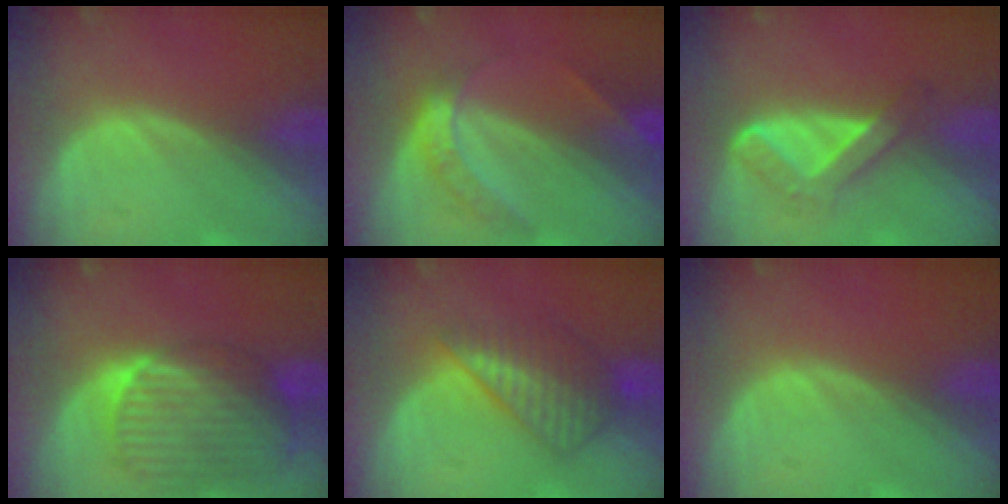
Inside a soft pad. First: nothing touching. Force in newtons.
{"total": 6.1, "press": 5.2, "slide": 3.1}
{"total": 5.6, "press": 4.7, "slide": 3.0}
{"total": 10.6, "press": 9.0, "slide": 5.6}
{"total": 6.4, "press": 6.3, "slide": 0.7}
{"total": 0.0}